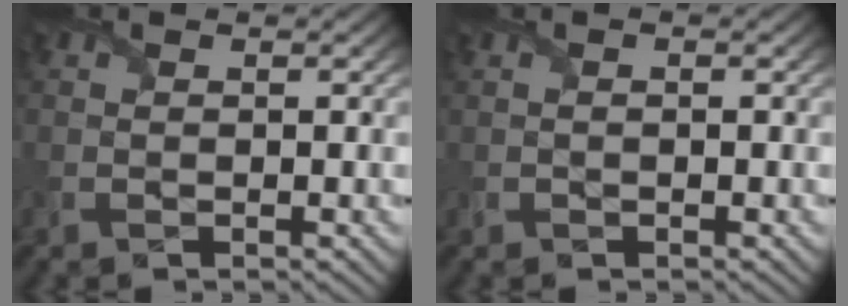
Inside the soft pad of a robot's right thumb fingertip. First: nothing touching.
{"total": 0.0}